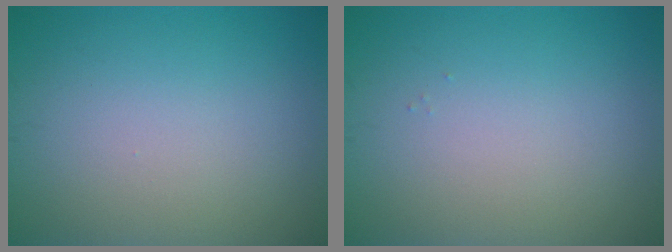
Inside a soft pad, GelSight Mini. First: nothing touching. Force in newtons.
{"total": 0.0}